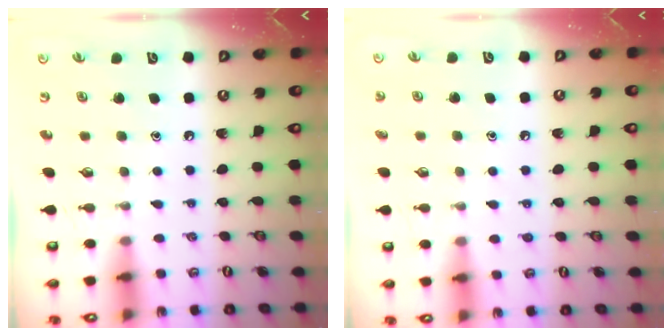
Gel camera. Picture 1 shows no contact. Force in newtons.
{"total": 4.8, "press": 4.7, "slide": 0.2}